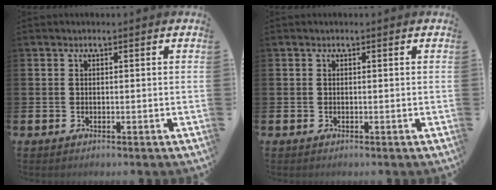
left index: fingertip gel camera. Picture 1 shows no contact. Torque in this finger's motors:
{"motor_torque": [0.00, 0.00, 0.00, -0.01]}